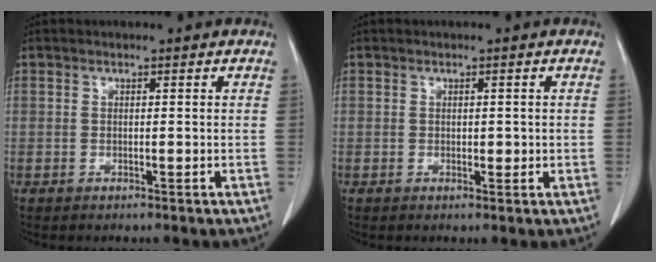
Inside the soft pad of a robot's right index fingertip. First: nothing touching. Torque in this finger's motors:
{"motor_torque": [-0.12, 0.30, 0.01, 0.01]}